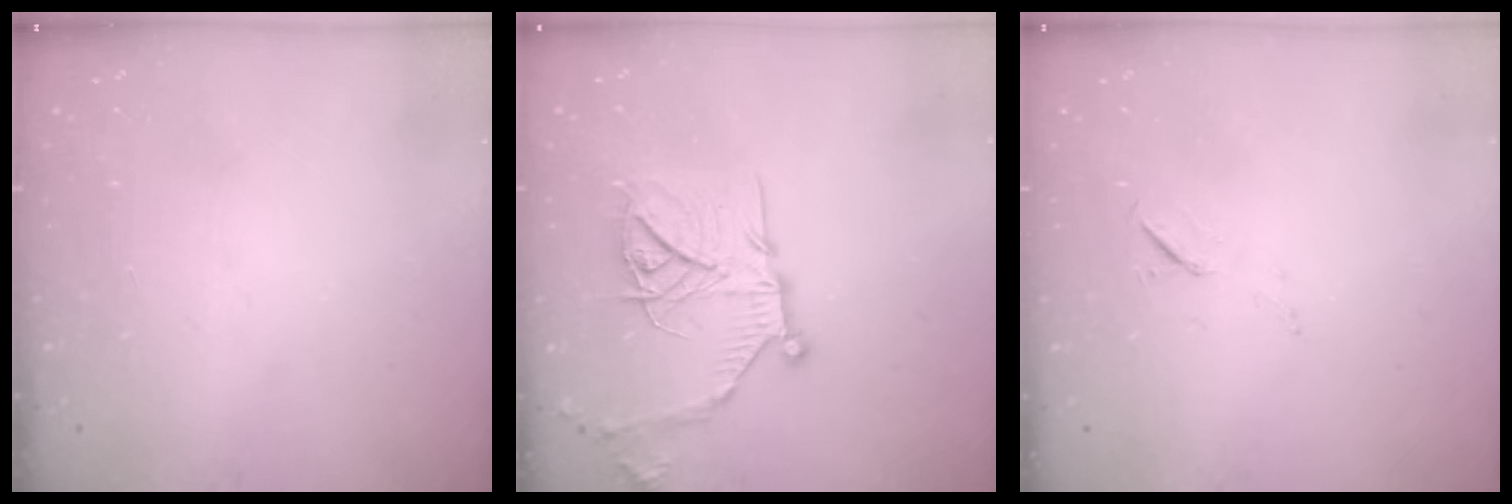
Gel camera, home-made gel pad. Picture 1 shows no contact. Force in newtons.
{"total": 19.5, "press": 19.4, "slide": 1.7}
{"total": 5.0, "press": 4.6, "slide": 1.9}